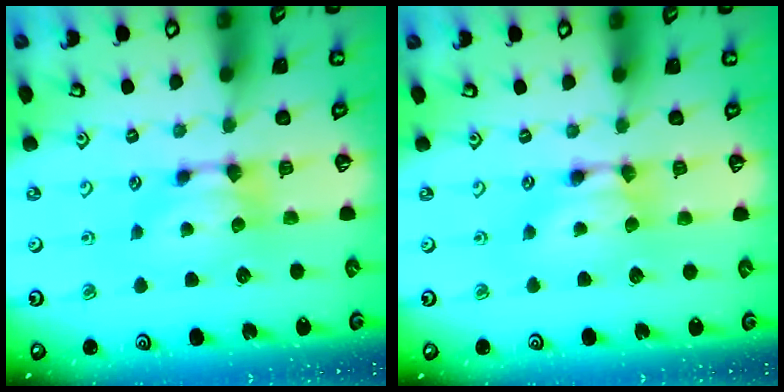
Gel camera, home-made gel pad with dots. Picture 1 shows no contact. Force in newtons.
{"total": 1.6, "press": 1.6, "slide": 0.1}